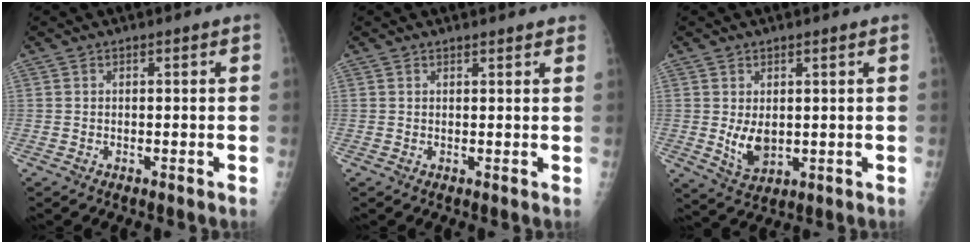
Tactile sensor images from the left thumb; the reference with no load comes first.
{"total": 2.1, "force": [1.9, 0.6, 0.7], "torque": [0.002, -0.002, 0.020]}
{"total": 5.3, "force": [0.6, 3.2, 4.2], "torque": [-0.063, -0.016, 0.024]}